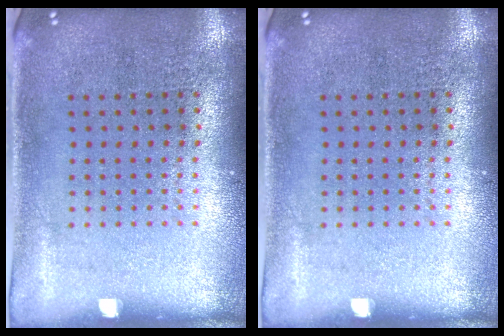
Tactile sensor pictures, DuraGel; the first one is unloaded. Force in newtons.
{"total": 0.0}